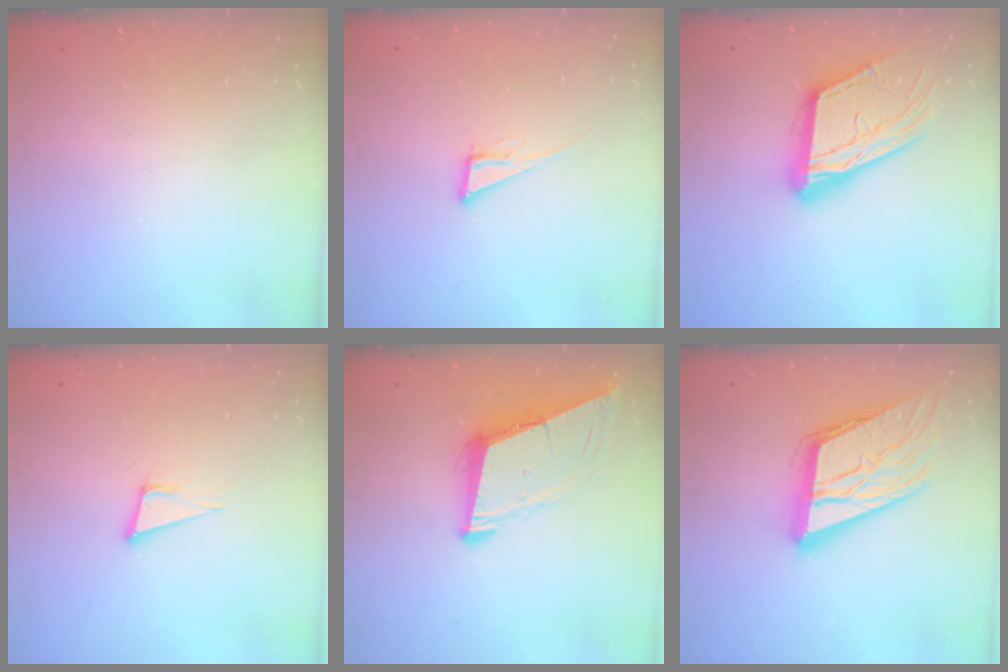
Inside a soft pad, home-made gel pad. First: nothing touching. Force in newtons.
{"total": 6.1, "press": 6.1, "slide": 0.4}
{"total": 17.4, "press": 17.3, "slide": 1.9}
{"total": 5.4, "press": 4.4, "slide": 3.1}
{"total": 8.9, "press": 8.0, "slide": 3.7}
{"total": 18.6, "press": 18.4, "slide": 2.2}